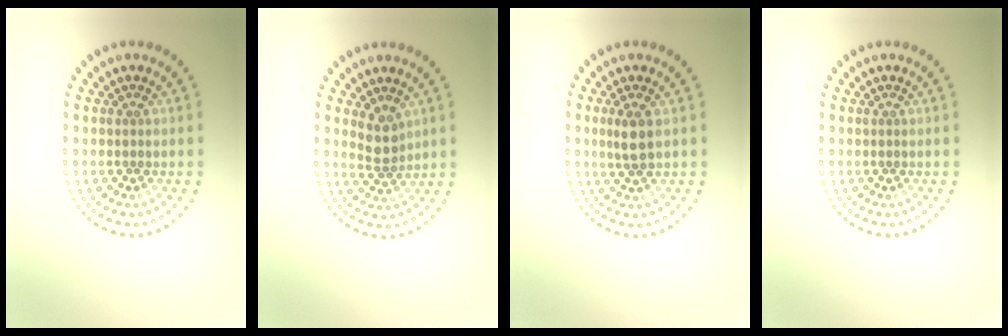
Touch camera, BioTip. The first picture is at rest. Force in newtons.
{"total": 2.2, "press": 1.8, "slide": 1.3}
{"total": 2.0, "press": 1.8, "slide": 0.9}
{"total": 0.0}